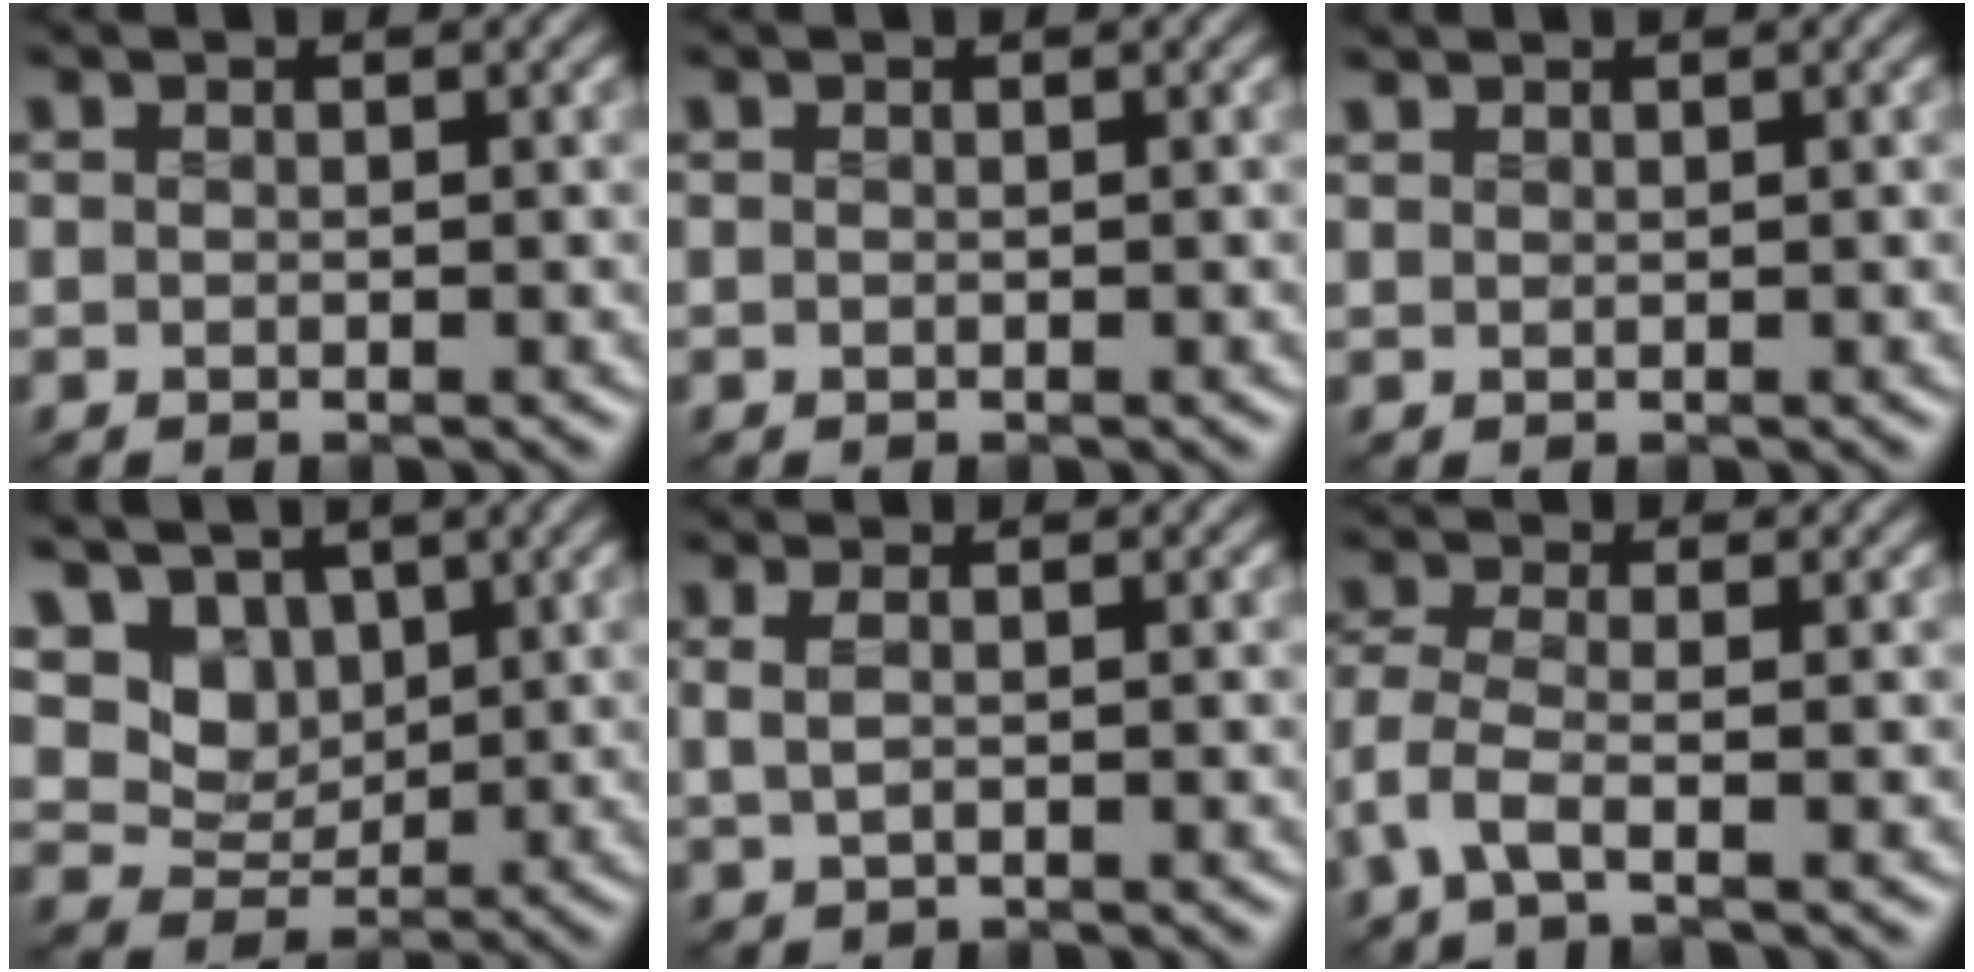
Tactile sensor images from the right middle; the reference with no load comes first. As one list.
[{"total": 0.0}, {"total": 0.9, "force": [0.9, 0.2, 0.0], "torque": [-0.006, 0.003, 0.022]}, {"total": 6.5, "force": [2.9, 4.8, 3.3], "torque": [-0.090, -0.001, 0.059]}, {"total": 1.3, "force": [0.3, 0.5, 1.2], "torque": [-0.029, -0.002, 0.010]}, {"total": 3.1, "force": [-1.7, 0.8, 2.4], "torque": [-0.065, -0.004, -0.049]}]